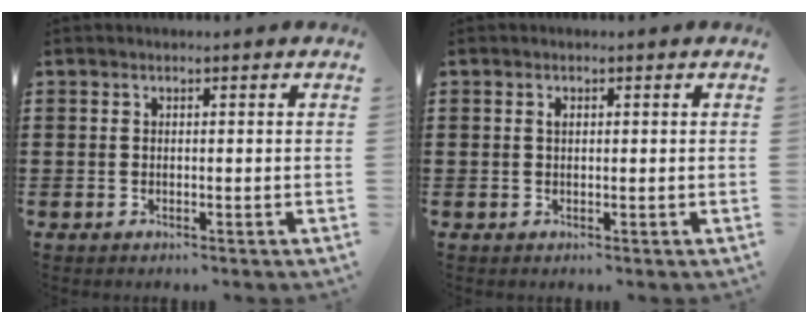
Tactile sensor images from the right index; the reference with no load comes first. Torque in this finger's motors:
{"motor_torque": [0.00, 0.00, 0.00, 0.03]}